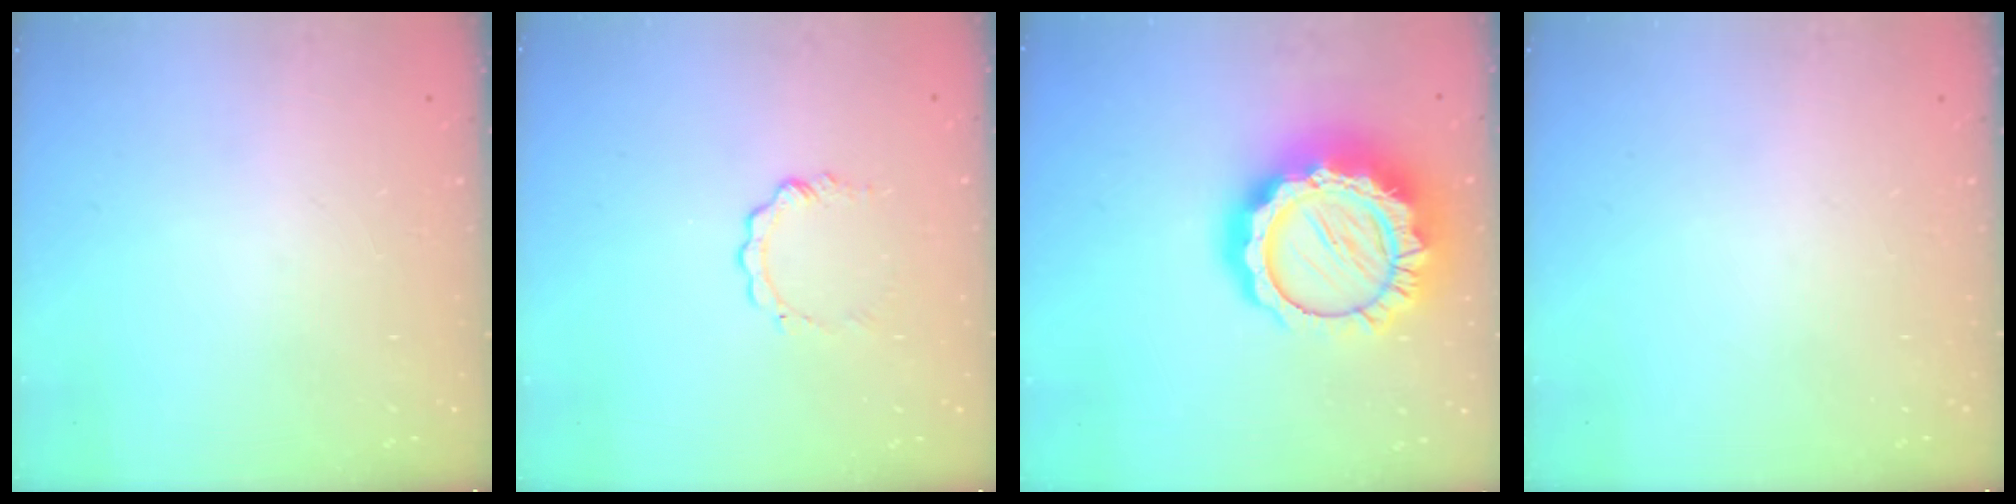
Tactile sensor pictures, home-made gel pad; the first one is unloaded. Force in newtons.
{"total": 3.7, "press": 3.7, "slide": 0.4}
{"total": 22.3, "press": 22.2, "slide": 2.3}
{"total": 0.0}